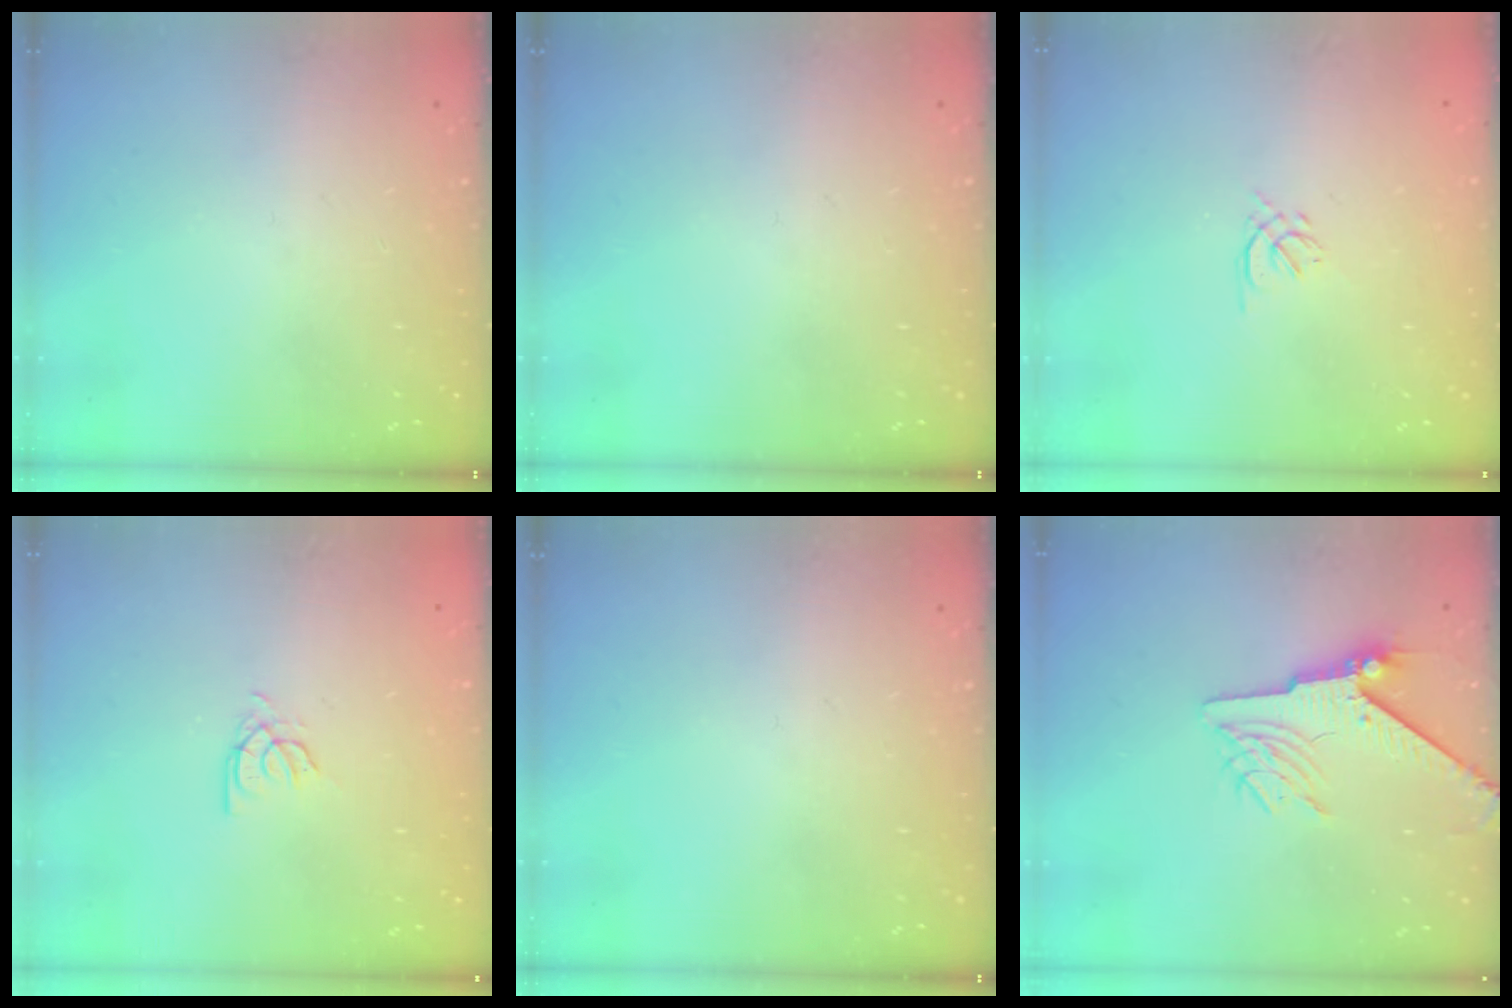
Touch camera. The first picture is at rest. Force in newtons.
{"total": 0.0}
{"total": 1.6, "press": 1.5, "slide": 0.5}
{"total": 2.7, "press": 2.7, "slide": 0.2}
{"total": 0.0}
{"total": 7.3, "press": 7.2, "slide": 1.1}